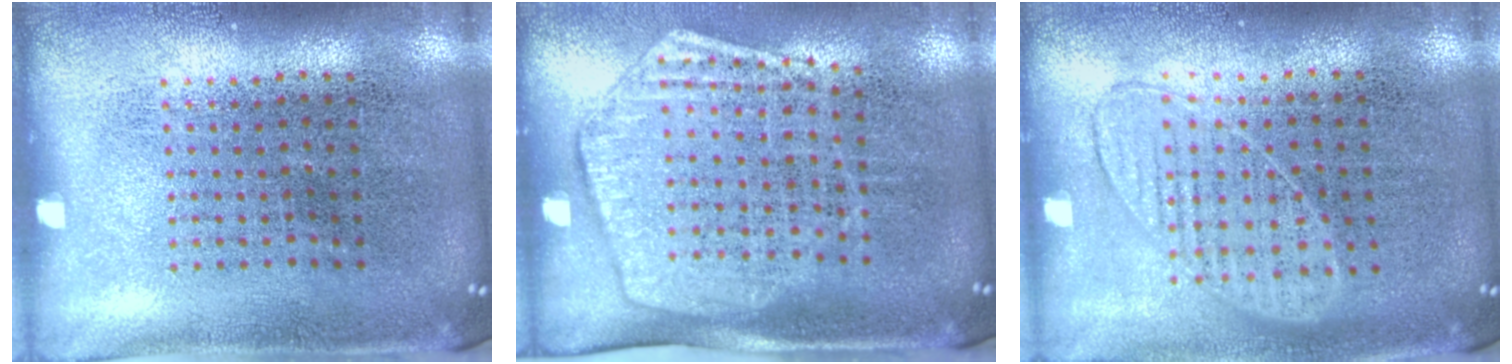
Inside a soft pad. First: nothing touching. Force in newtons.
{"total": 1.8, "press": 1.5, "slide": 0.8}
{"total": 0.9, "press": 0.8, "slide": 0.3}